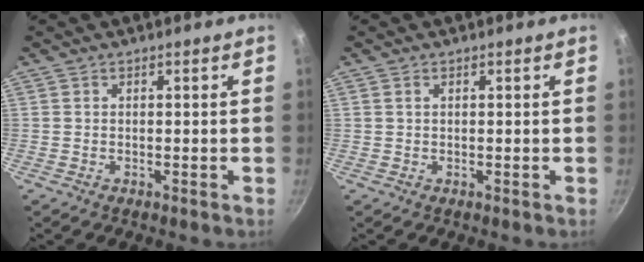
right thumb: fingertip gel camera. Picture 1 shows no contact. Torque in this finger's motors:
{"motor_torque": [-0.04, -0.73, 0.20, 0.13, 0.02]}